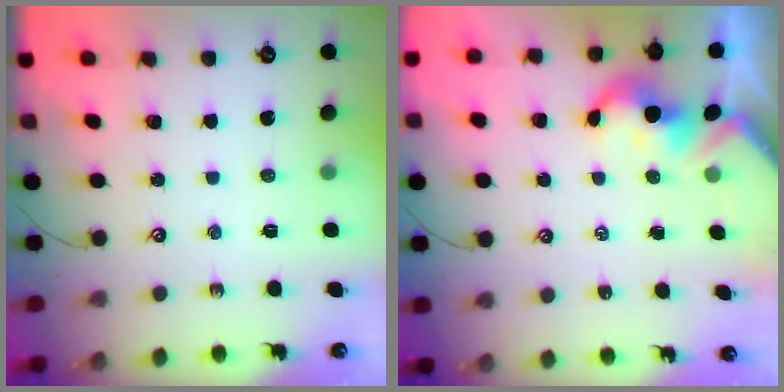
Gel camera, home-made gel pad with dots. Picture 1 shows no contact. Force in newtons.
{"total": 2.7, "press": 2.7, "slide": 0.1}